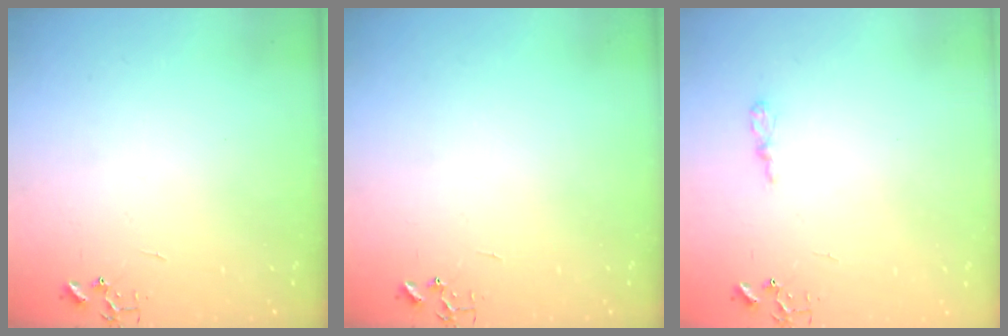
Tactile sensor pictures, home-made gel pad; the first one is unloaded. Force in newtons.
{"total": 0.0}
{"total": 4.8, "press": 4.7, "slide": 0.6}